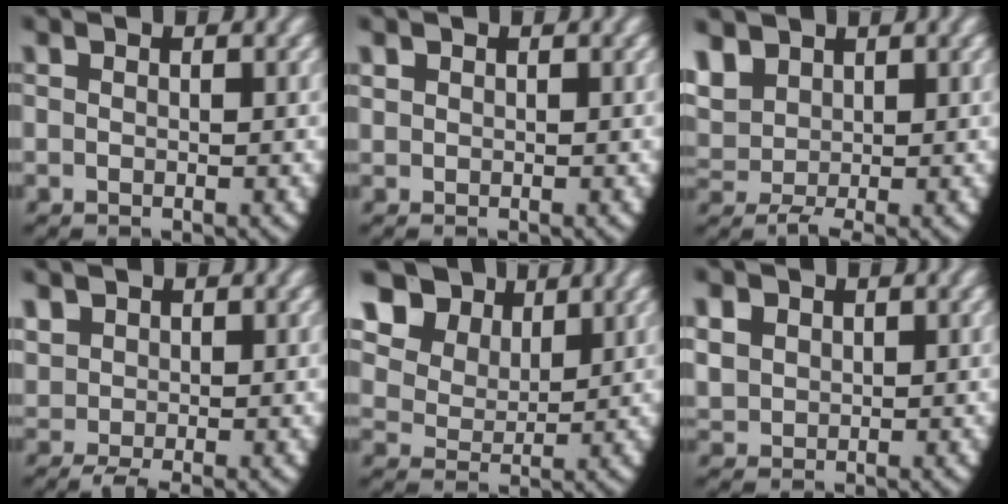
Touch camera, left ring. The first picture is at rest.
{"total": 0.9, "force": [0.4, 0.8, 0.3], "torque": [-0.020, -0.009, 0.017]}
{"total": 4.1, "force": [0.9, 3.2, 2.3], "torque": [-0.061, -0.015, 0.027]}
{"total": 2.7, "force": [-0.1, 2.1, 1.8], "torque": [-0.042, -0.016, 0.012]}
{"total": 10.5, "force": [5.1, 7.6, 5.0], "torque": [-0.108, 0.015, 0.072]}
{"total": 3.2, "force": [1.1, 2.7, 1.3], "torque": [-0.042, -0.009, 0.033]}